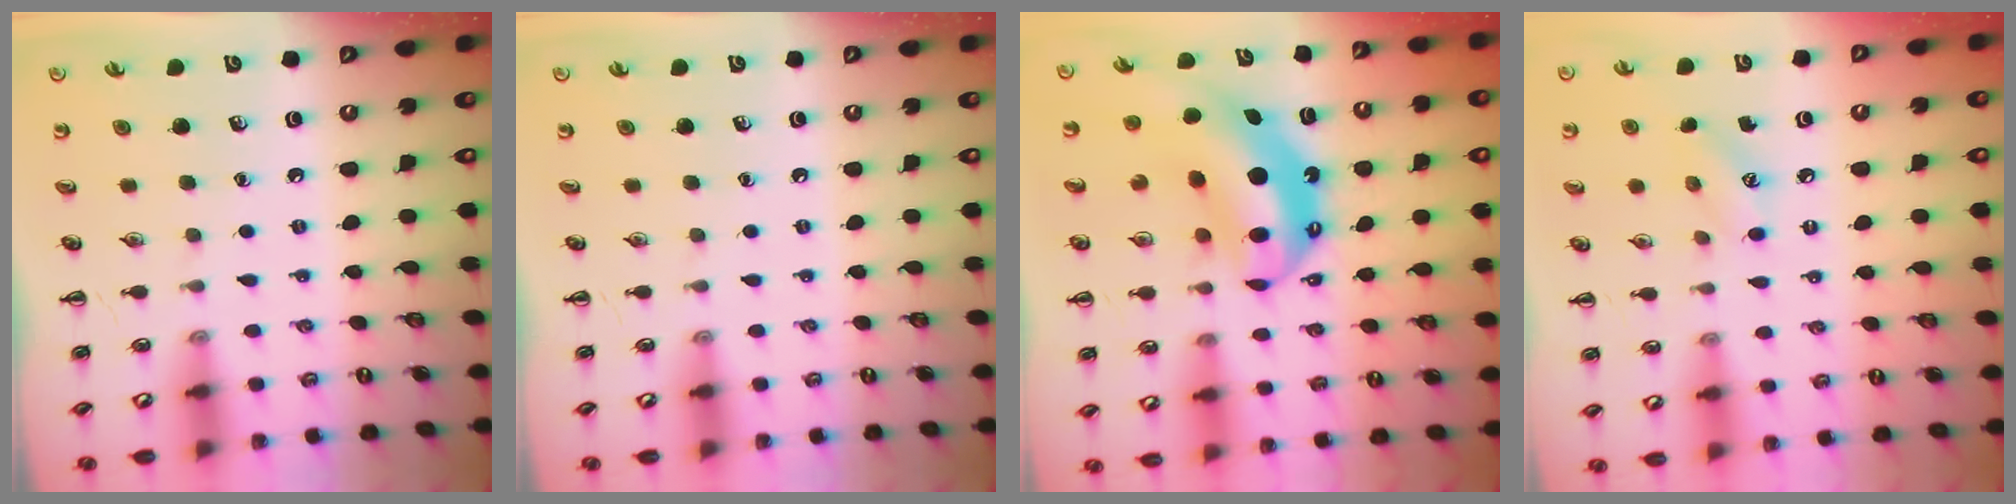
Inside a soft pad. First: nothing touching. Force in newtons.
{"total": 0.0}
{"total": 10.9, "press": 10.7, "slide": 2.5}
{"total": 8.1, "press": 7.9, "slide": 1.8}